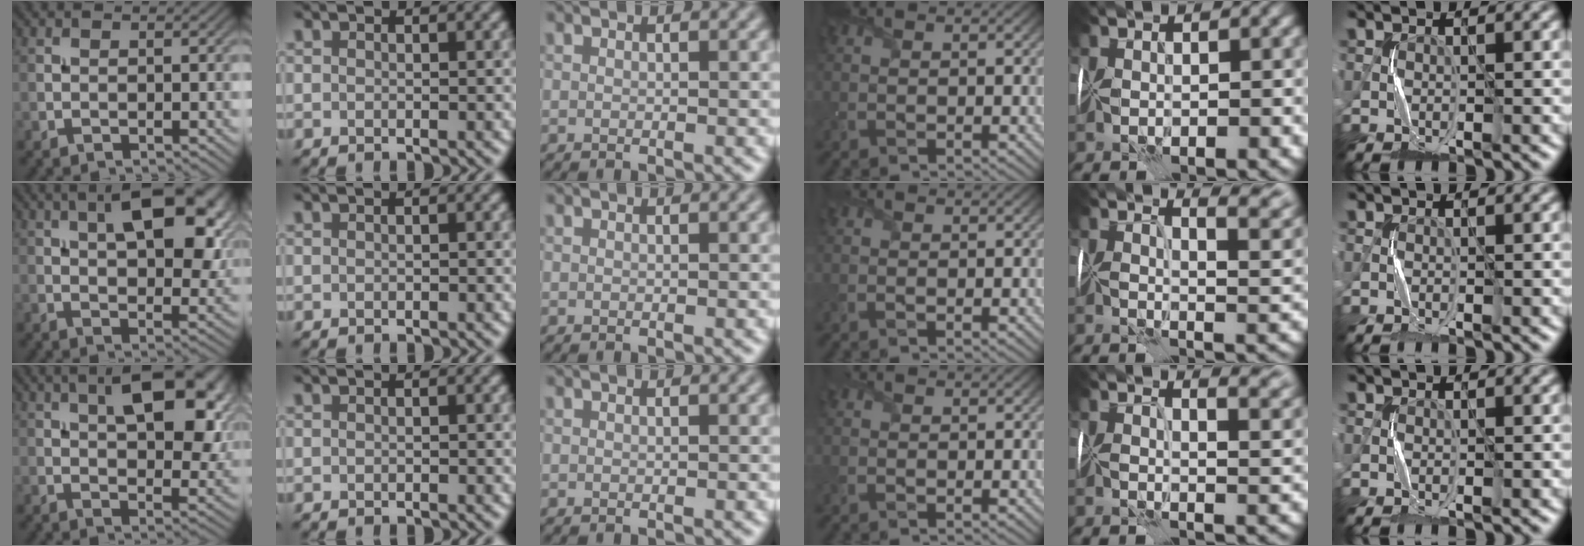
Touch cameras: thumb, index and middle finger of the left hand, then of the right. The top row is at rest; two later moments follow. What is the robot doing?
{"motion": "fold", "object": "handkerchief"}